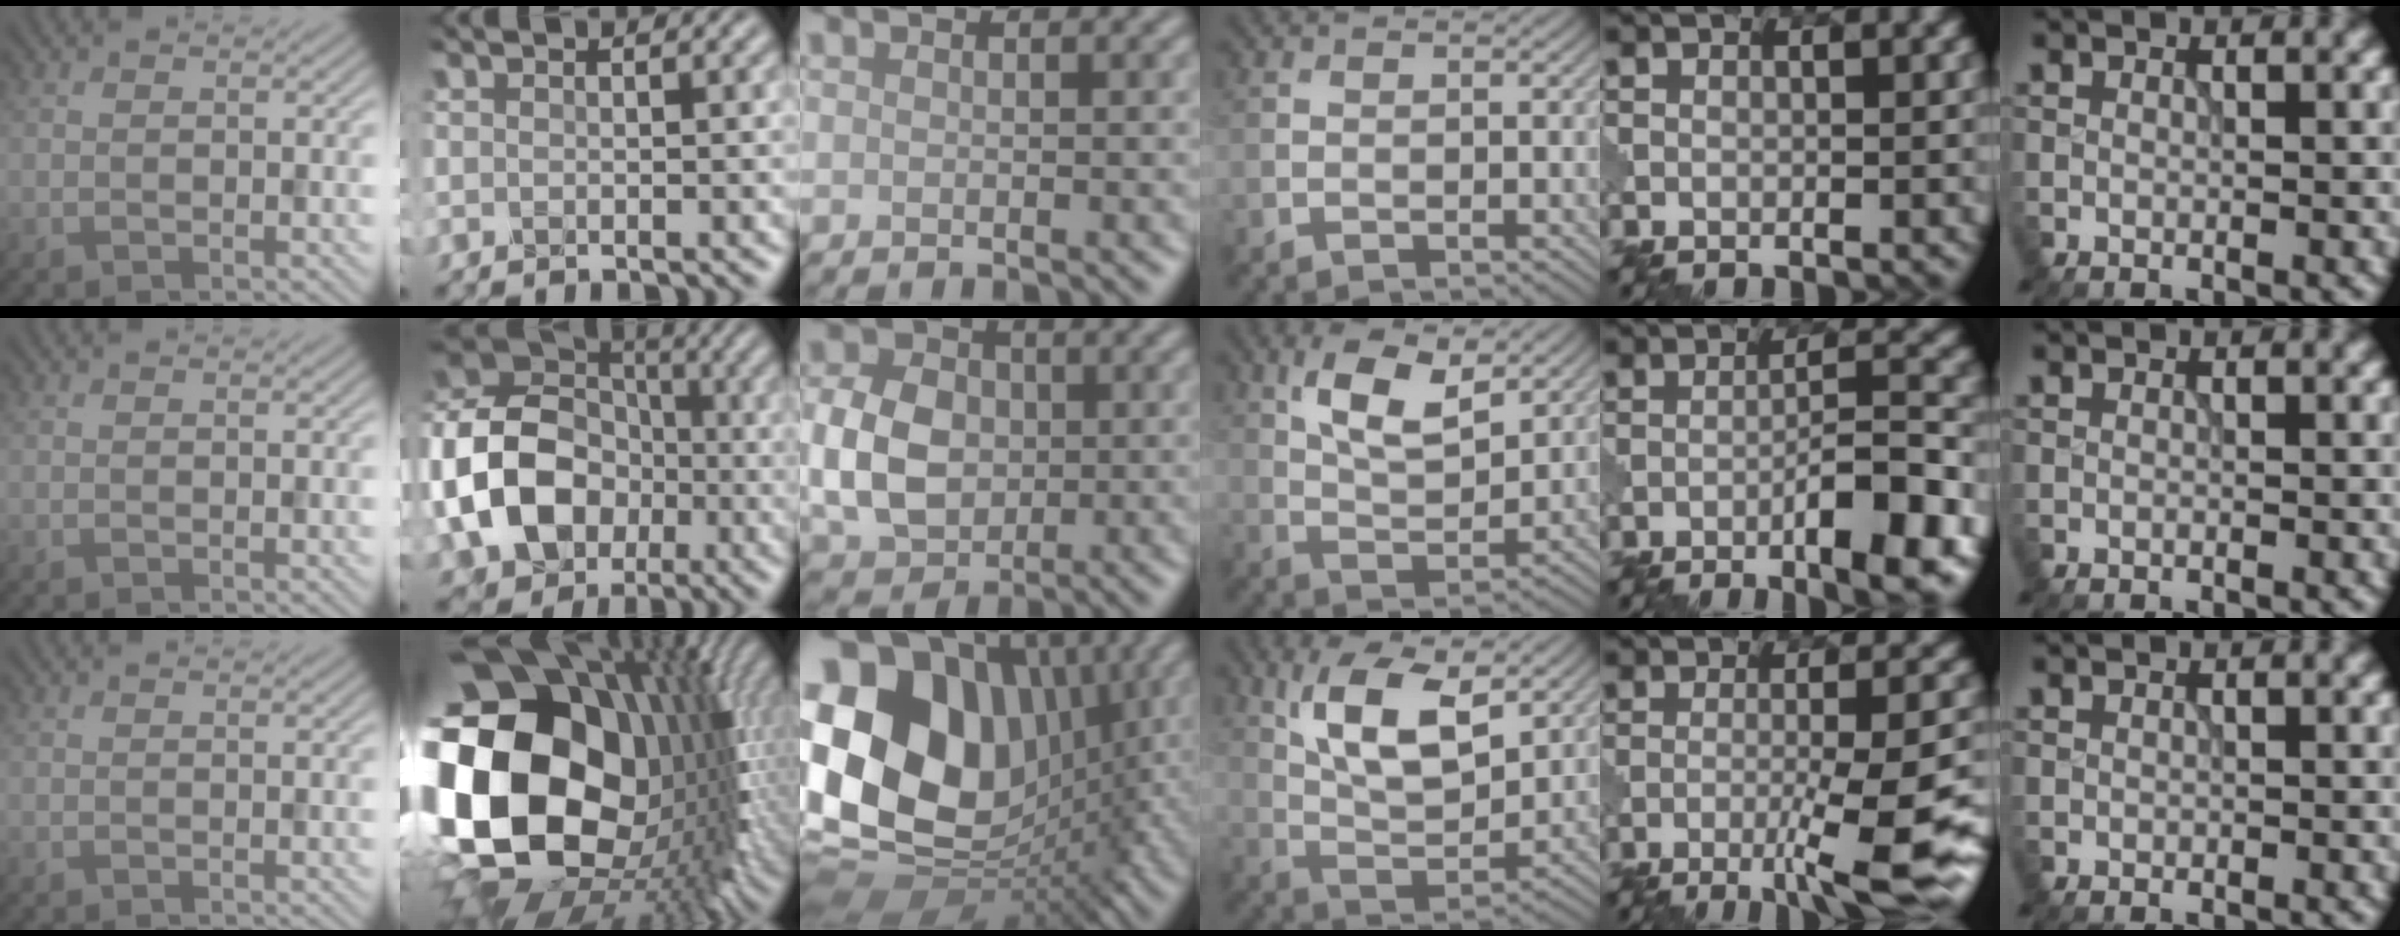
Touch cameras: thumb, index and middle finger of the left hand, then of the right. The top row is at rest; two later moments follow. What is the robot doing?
{"motion": "dispense", "object": "glue stick"}